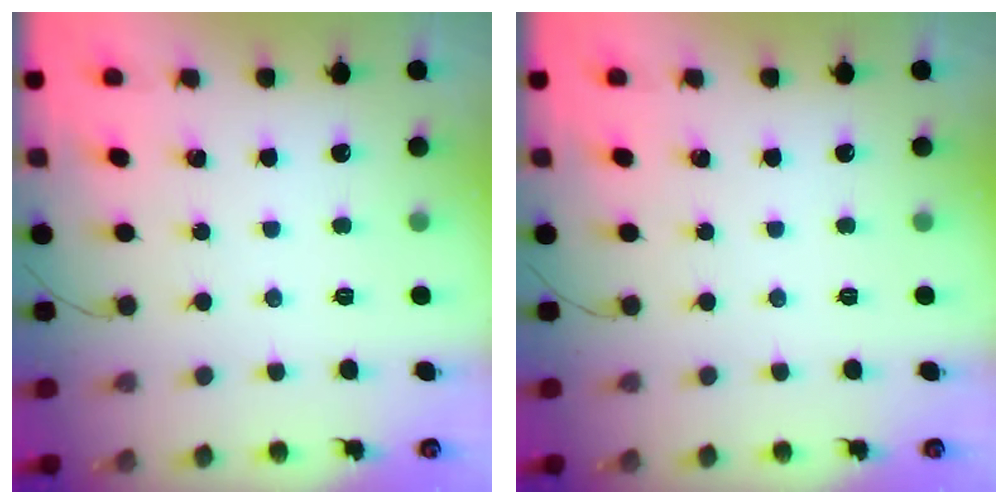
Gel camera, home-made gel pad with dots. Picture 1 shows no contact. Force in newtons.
{"total": 0.0}